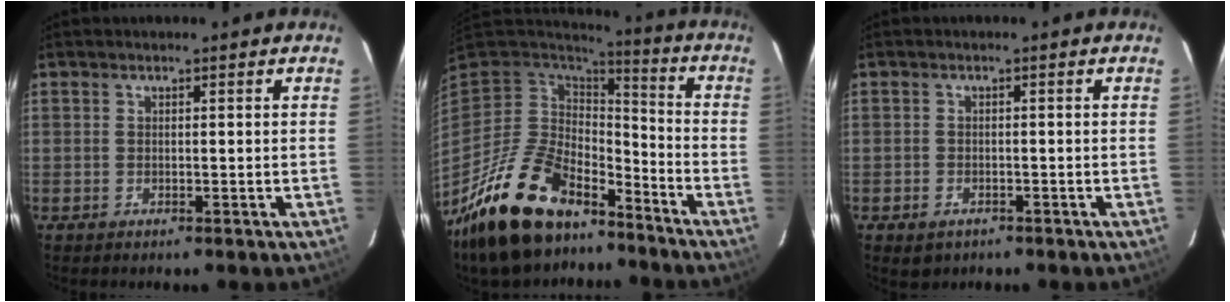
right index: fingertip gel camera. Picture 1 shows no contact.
{"total": 22.8, "force": [-16.0, 10.5, 12.4], "torque": [-0.249, -0.015, -0.266]}
{"total": 2.8, "force": [-1.5, 2.1, 1.0], "torque": [-0.021, -0.003, -0.017]}